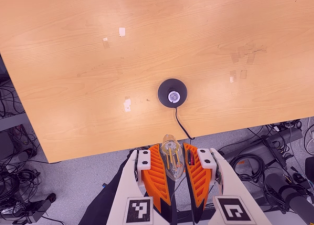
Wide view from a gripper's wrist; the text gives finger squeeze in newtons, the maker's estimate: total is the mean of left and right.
{"total": 19.6, "left": 24.0, "right": 15.2}